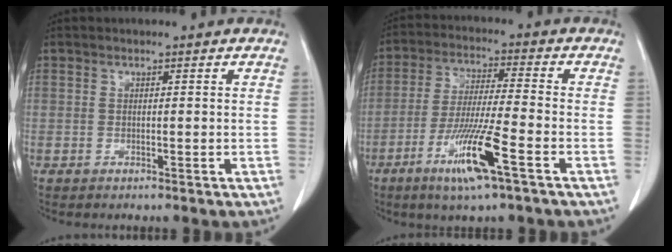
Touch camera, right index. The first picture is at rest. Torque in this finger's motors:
{"motor_torque": [1.61, -0.53, 0.82, 0.21]}